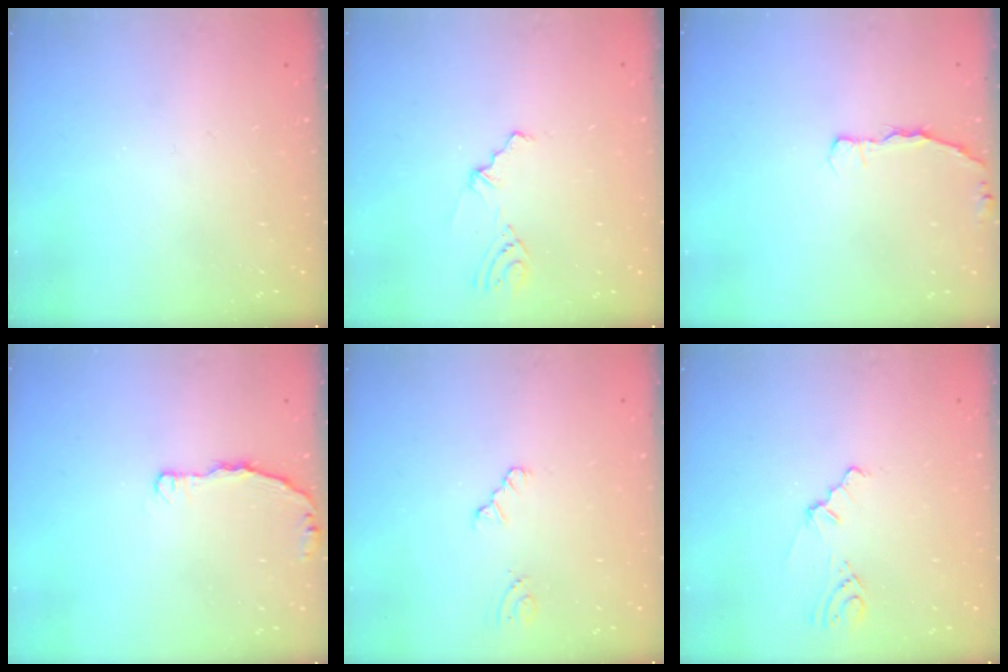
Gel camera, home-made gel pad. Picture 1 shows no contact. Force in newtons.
{"total": 2.4, "press": 2.2, "slide": 0.9}
{"total": 3.7, "press": 3.7, "slide": 0.6}
{"total": 4.4, "press": 4.4, "slide": 0.5}
{"total": 1.2, "press": 1.2, "slide": 0.2}
{"total": 2.0, "press": 1.9, "slide": 0.7}